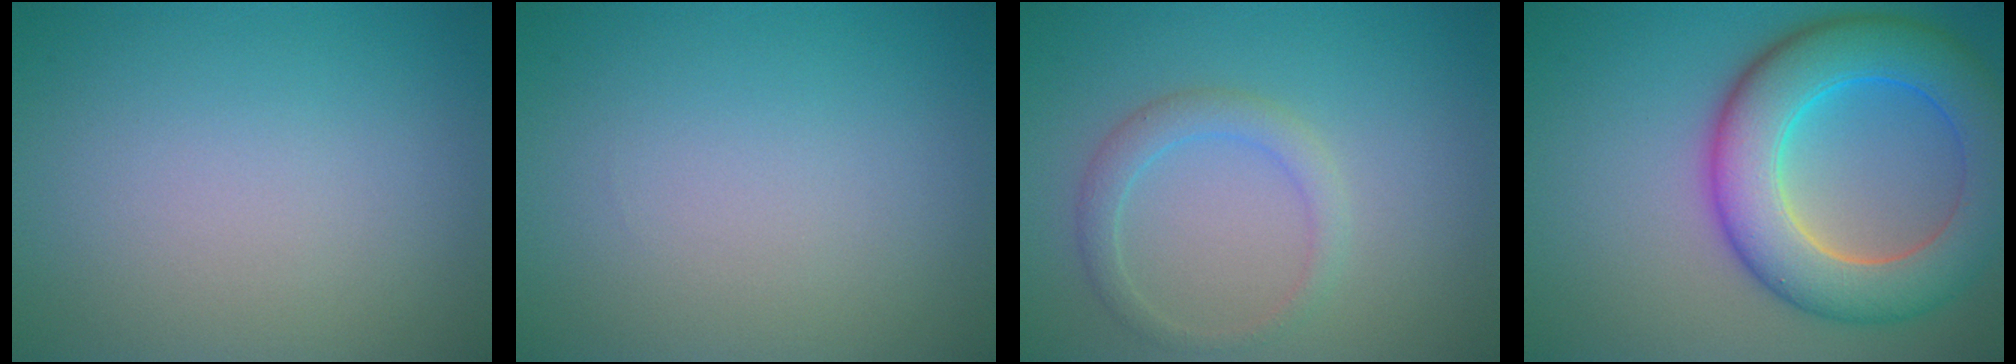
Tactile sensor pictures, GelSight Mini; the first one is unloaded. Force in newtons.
{"total": 0.0}
{"total": 2.1, "press": 2.1, "slide": 0.1}
{"total": 9.5, "press": 9.5, "slide": 0.2}